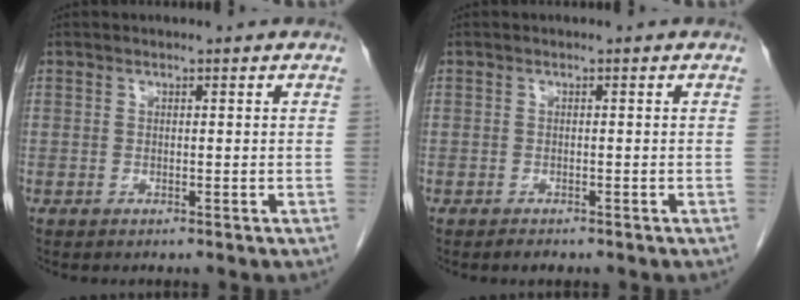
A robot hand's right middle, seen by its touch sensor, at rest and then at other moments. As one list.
[{"total": 1.0, "force": [-0.8, 0.3, 0.4], "torque": [-0.013, -0.004, -0.009]}]